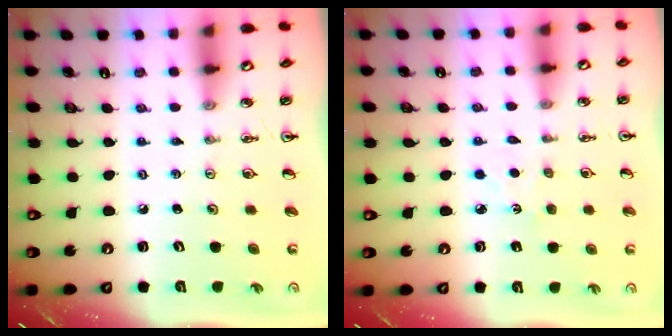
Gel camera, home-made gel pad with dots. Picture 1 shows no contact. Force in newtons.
{"total": 3.2, "press": 3.2, "slide": 0.3}